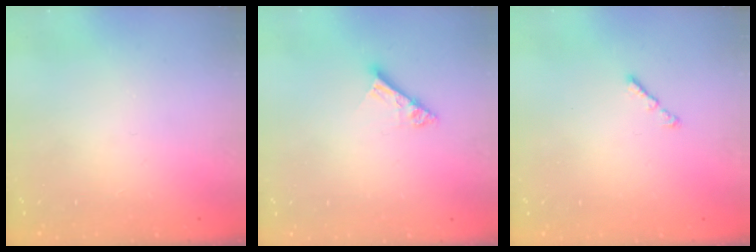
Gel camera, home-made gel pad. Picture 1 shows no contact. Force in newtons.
{"total": 5.2, "press": 5.2, "slide": 0.1}
{"total": 1.0, "press": 0.9, "slide": 0.5}